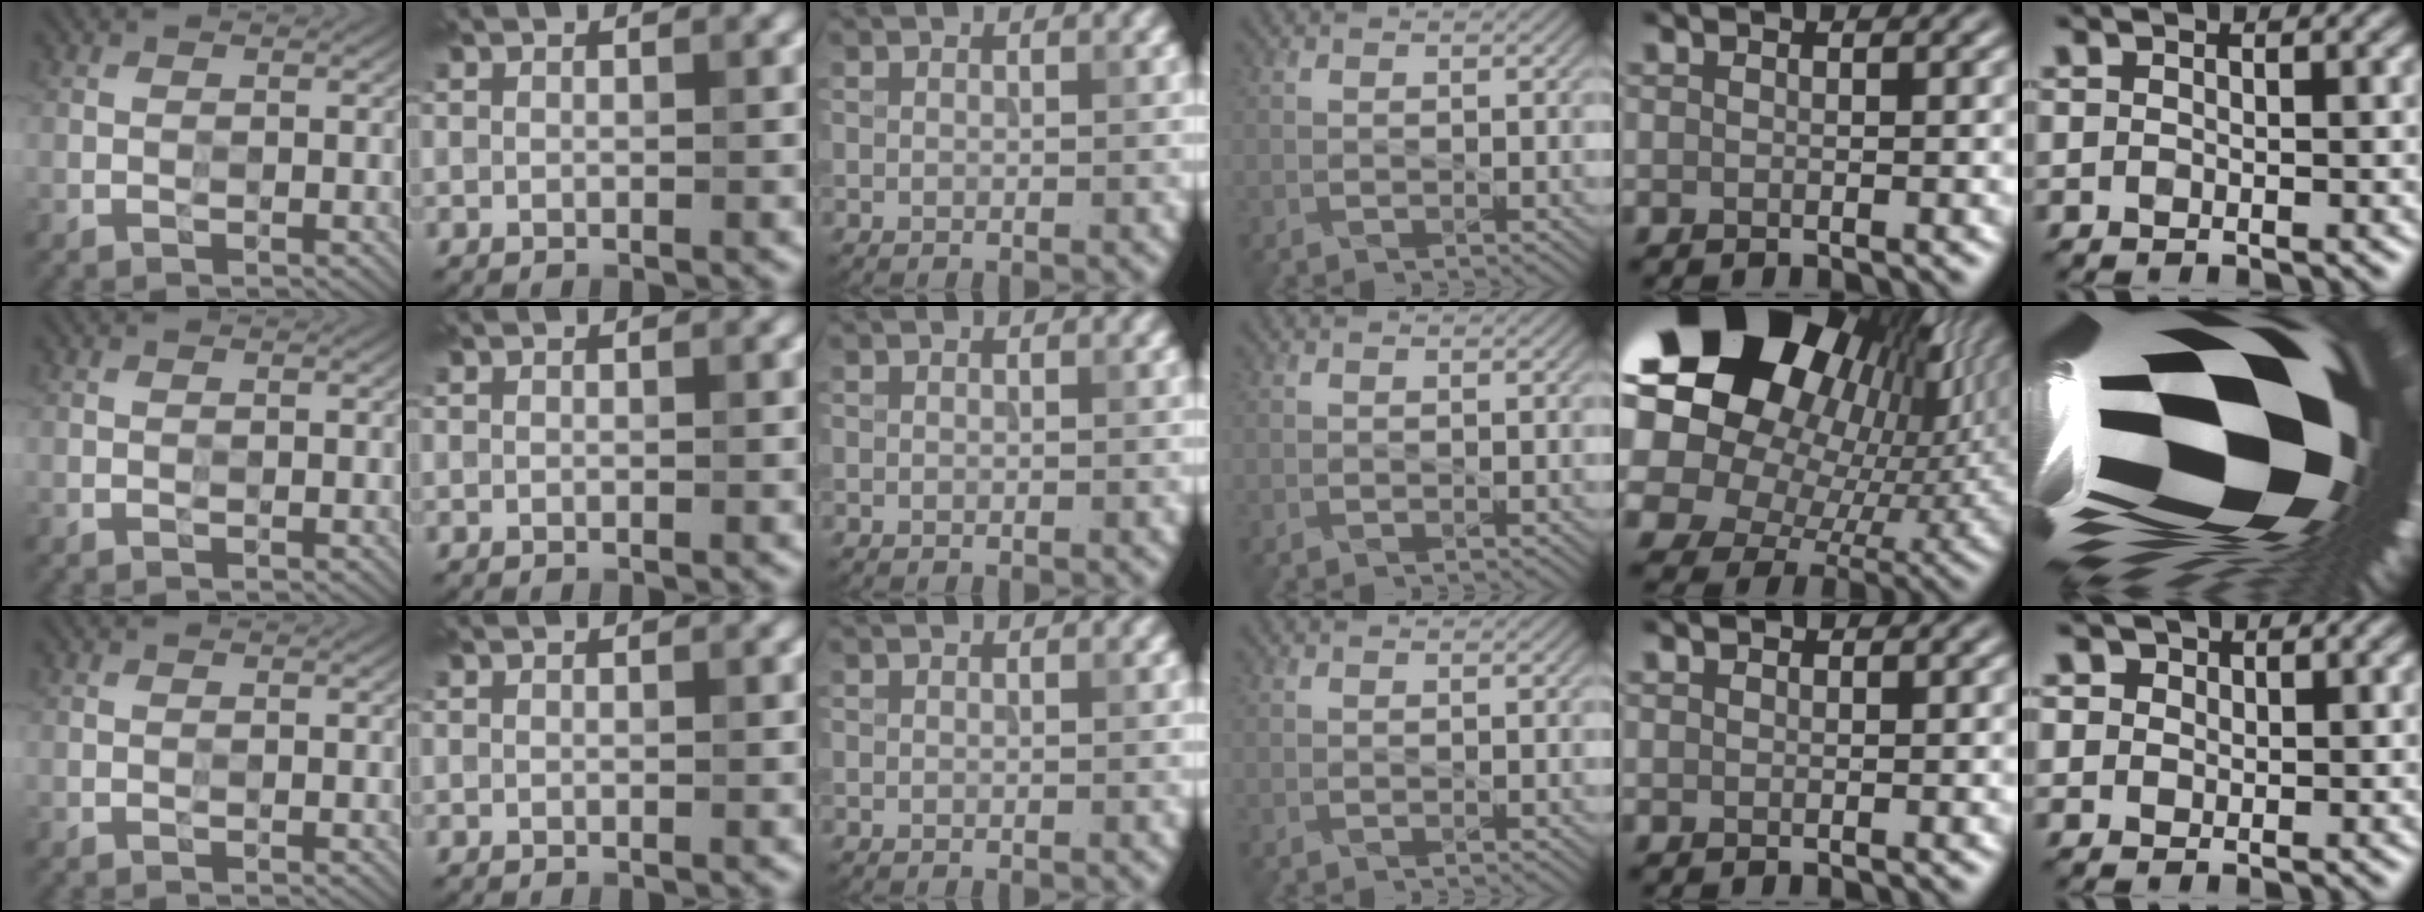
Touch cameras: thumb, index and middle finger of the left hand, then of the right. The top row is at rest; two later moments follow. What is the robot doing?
{"motion": "press", "object": "button"}